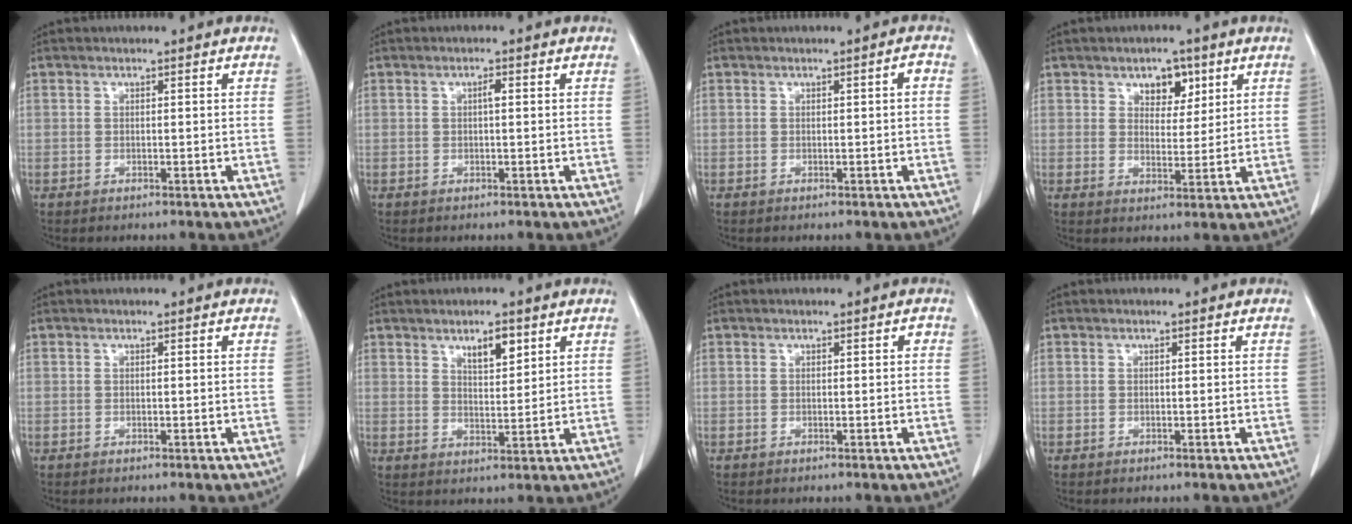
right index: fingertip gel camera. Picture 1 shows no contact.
{"total": 1.0, "force": [0.2, 0.2, 0.9], "torque": [-0.017, 0.003, 0.001]}
{"total": 1.0, "force": [0.0, 0.2, 1.0], "torque": [-0.012, 0.002, 0.001]}
{"total": 4.9, "force": [2.7, 3.0, 2.9], "torque": [-0.035, 0.004, 0.042]}
{"total": 0.0}
{"total": 4.6, "force": [2.8, 1.4, 3.4], "torque": [-0.058, -0.003, 0.048]}
{"total": 0.6, "force": [0.1, 0.3, 0.5], "torque": [-0.007, 0.005, 0.002]}
{"total": 0.0}